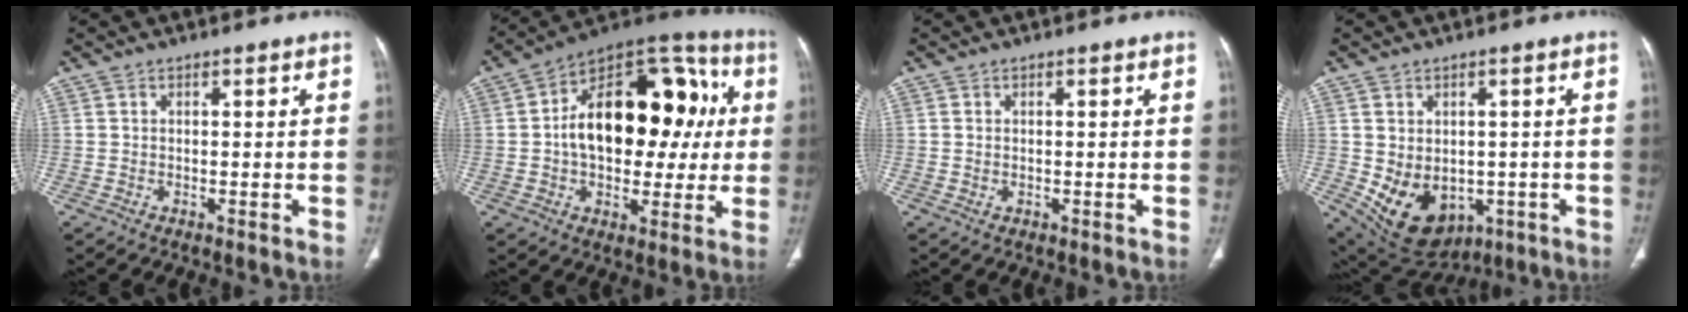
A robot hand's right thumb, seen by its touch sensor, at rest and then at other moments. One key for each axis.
{"total": 24.2, "fx": 2.2, "fy": 14.9, "fz": 19.0, "tx": -0.243, "ty": 0.039, "tz": 0.030}
{"total": 0.5, "fx": 0.0, "fy": 0.4, "fz": 0.3, "tx": -0.011, "ty": 0.001, "tz": 0.004}
{"total": 12.8, "fx": -3.0, "fy": 9.7, "fz": 7.9, "tx": -0.117, "ty": -0.002, "tz": -0.015}